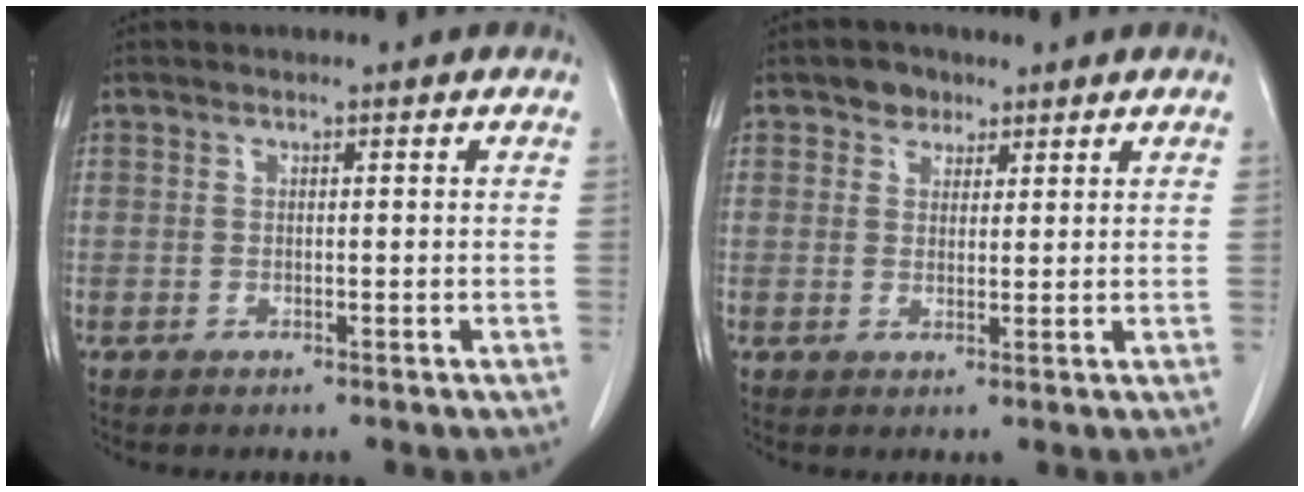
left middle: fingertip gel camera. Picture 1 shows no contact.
{"total": 2.6, "force": [1.7, 1.9, 0.6], "torque": [-0.010, 0.004, 0.025]}